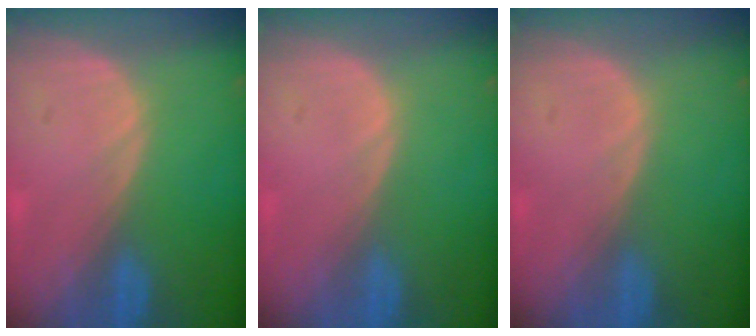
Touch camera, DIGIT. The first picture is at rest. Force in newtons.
{"total": 0.0}
{"total": 0.0}